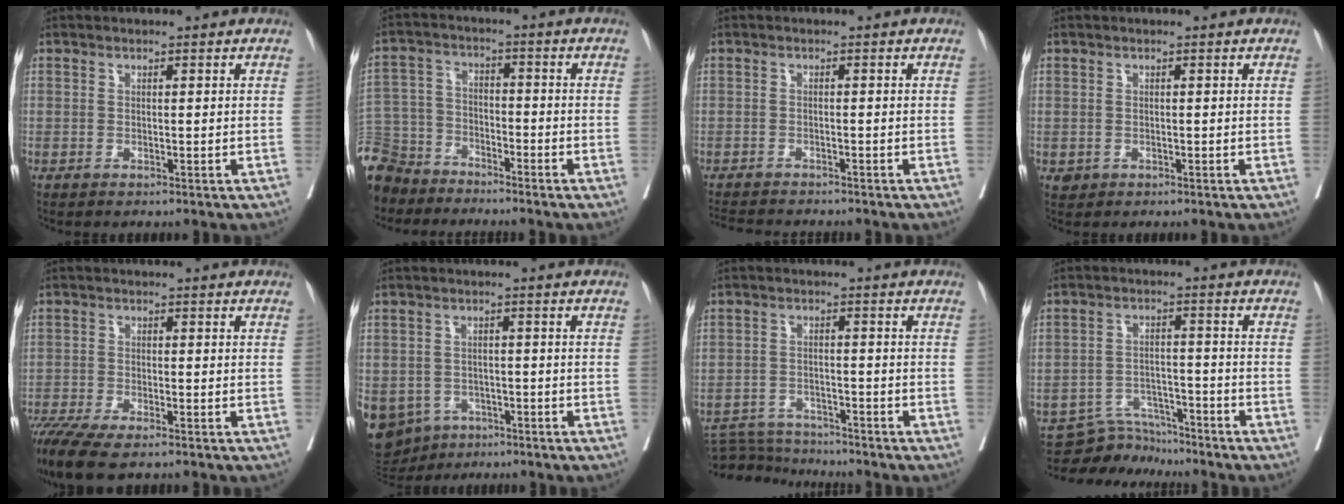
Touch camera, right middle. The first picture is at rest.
{"total": 12.7, "force": [-11.0, 5.8, 2.4], "torque": [-0.074, 0.004, -0.213]}
{"total": 7.0, "force": [-6.6, 1.1, 2.3], "torque": [-0.032, -0.007, -0.099]}
{"total": 1.0, "force": [-0.3, 0.9, 0.2], "torque": [-0.003, 0.003, 0.002]}
{"total": 8.4, "force": [-6.5, 1.8, 5.1], "torque": [-0.089, -0.015, -0.111]}
{"total": 13.6, "force": [-6.8, 10.9, 4.5], "torque": [-0.135, -0.001, -0.087]}
{"total": 6.6, "force": [-6.6, 0.8, -0.2], "torque": [0.000, -0.002, -0.117]}
{"total": 6.3, "force": [-6.2, 1.2, -0.8], "torque": [0.010, 0.006, -0.108]}